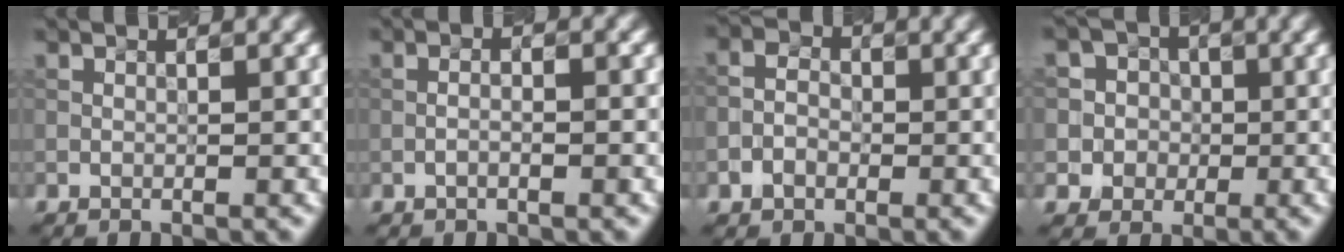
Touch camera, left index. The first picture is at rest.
{"total": 1.1, "force": [-0.6, 0.1, 0.9], "torque": [-0.017, 0.005, -0.007]}
{"total": 1.6, "force": [-0.8, 1.3, 0.4], "torque": [-0.017, 0.008, -0.012]}
{"total": 4.5, "force": [0.4, 4.4, 0.1], "torque": [0.010, 0.032, -0.005]}